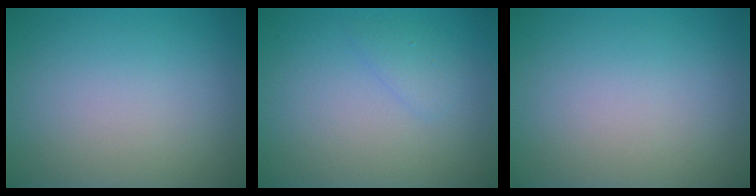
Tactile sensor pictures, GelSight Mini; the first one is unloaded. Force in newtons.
{"total": 1.1, "press": 1.1, "slide": 0.0}
{"total": 0.0}